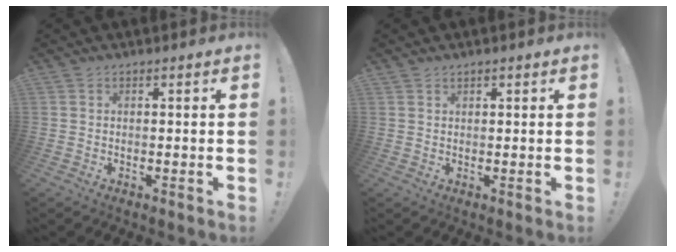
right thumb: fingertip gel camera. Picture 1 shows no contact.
{"total": 1.0, "force": [0.9, 0.4, 0.3], "torque": [-0.002, -0.002, 0.016]}